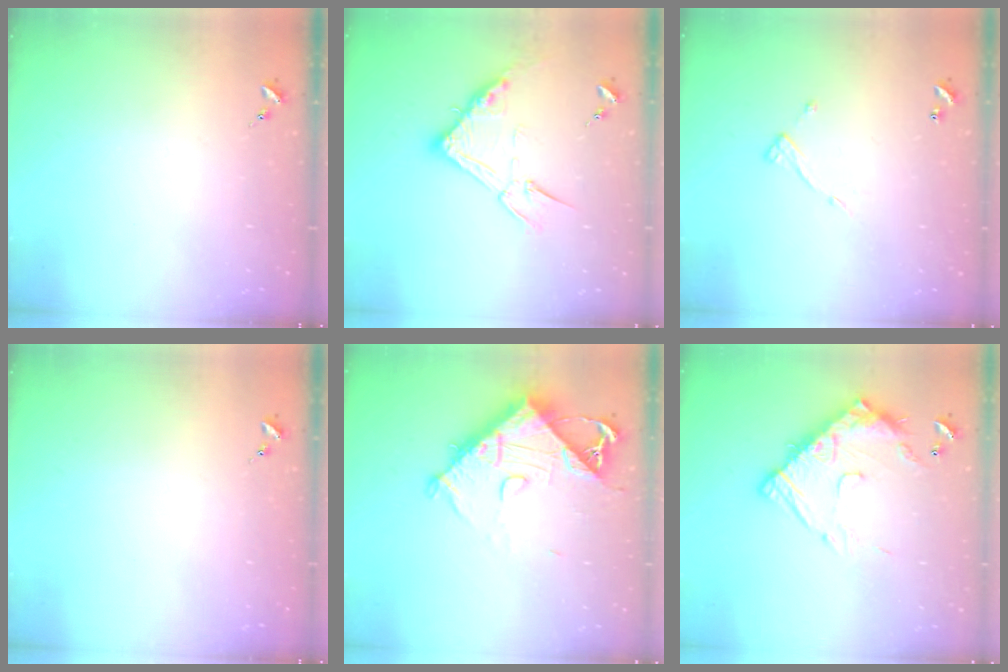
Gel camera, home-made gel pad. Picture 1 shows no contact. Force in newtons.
{"total": 13.3, "press": 13.3, "slide": 1.0}
{"total": 7.2, "press": 7.2, "slide": 0.5}
{"total": 0.0}
{"total": 12.5, "press": 12.5, "slide": 1.3}
{"total": 15.4, "press": 15.4, "slide": 1.4}